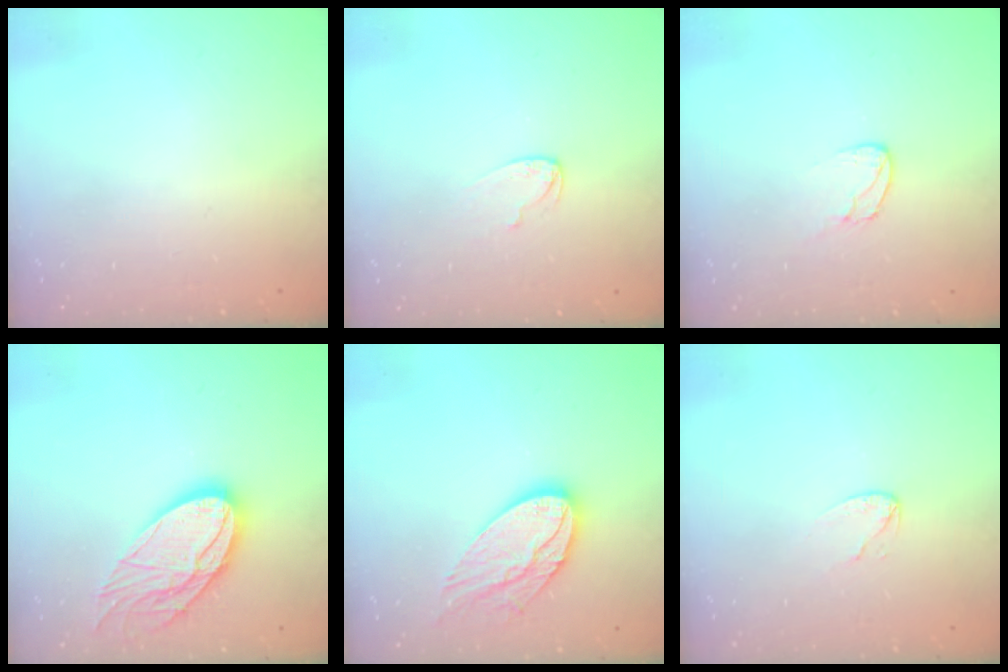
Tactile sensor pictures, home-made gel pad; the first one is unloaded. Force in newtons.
{"total": 4.6, "press": 4.6, "slide": 0.5}
{"total": 4.5, "press": 4.5, "slide": 0.4}
{"total": 17.5, "press": 17.4, "slide": 1.5}
{"total": 15.6, "press": 15.6, "slide": 1.2}
{"total": 3.4, "press": 3.4, "slide": 0.2}